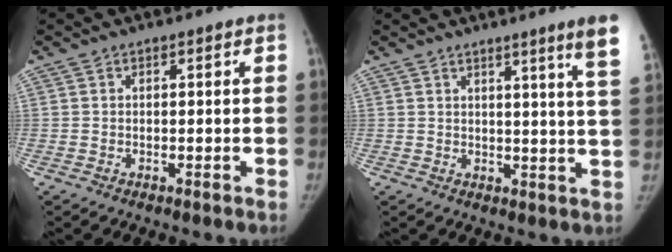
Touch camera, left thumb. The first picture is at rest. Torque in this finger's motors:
{"motor_torque": [1.14, 0.55, 0.96, -0.75, 0.03]}